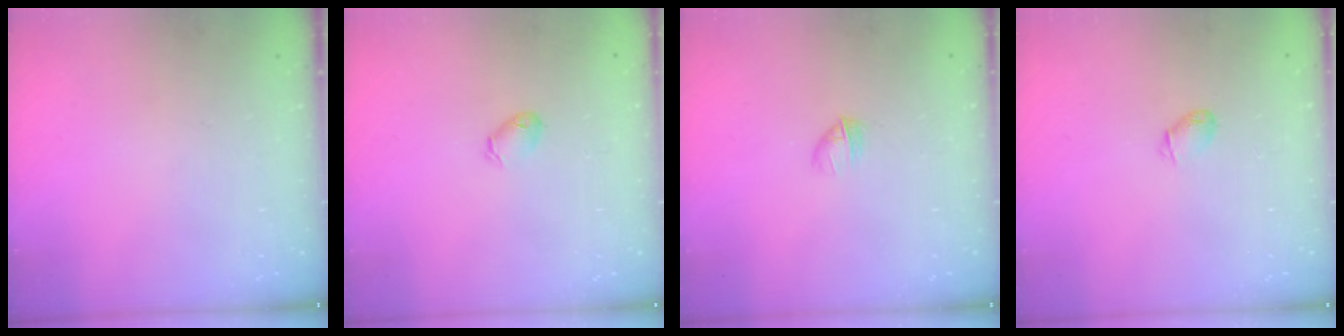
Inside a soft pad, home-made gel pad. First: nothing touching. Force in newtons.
{"total": 4.8, "press": 4.6, "slide": 1.2}
{"total": 3.2, "press": 3.1, "slide": 0.9}
{"total": 2.3, "press": 2.3, "slide": 0.5}